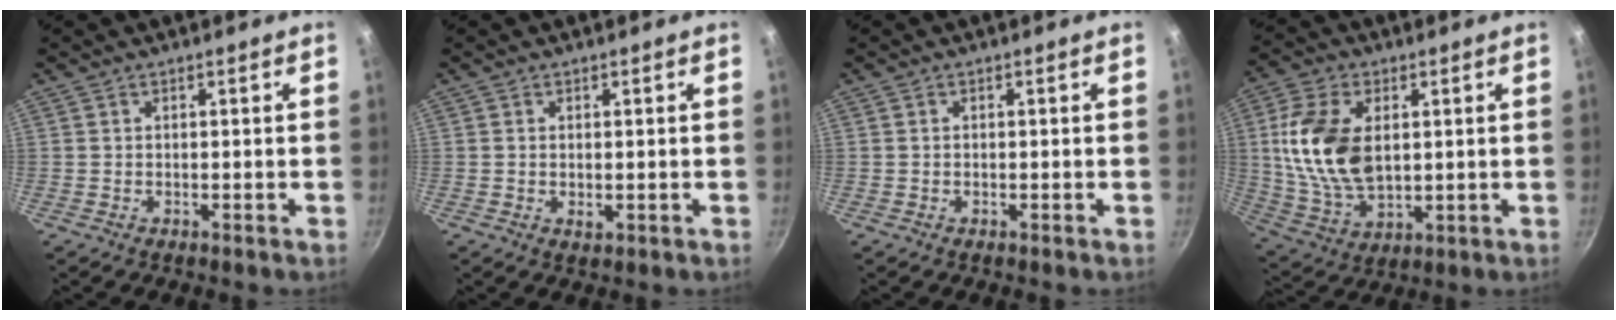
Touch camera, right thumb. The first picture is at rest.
{"total": 1.5, "force": [0.0, 0.9, 1.2], "torque": [-0.020, -0.002, 0.001]}
{"total": 0.6, "force": [0.0, 0.4, 0.4], "torque": [-0.008, 0.003, -0.001]}
{"total": 16.2, "force": [2.5, 9.8, 12.7], "torque": [-0.230, -0.010, 0.057]}